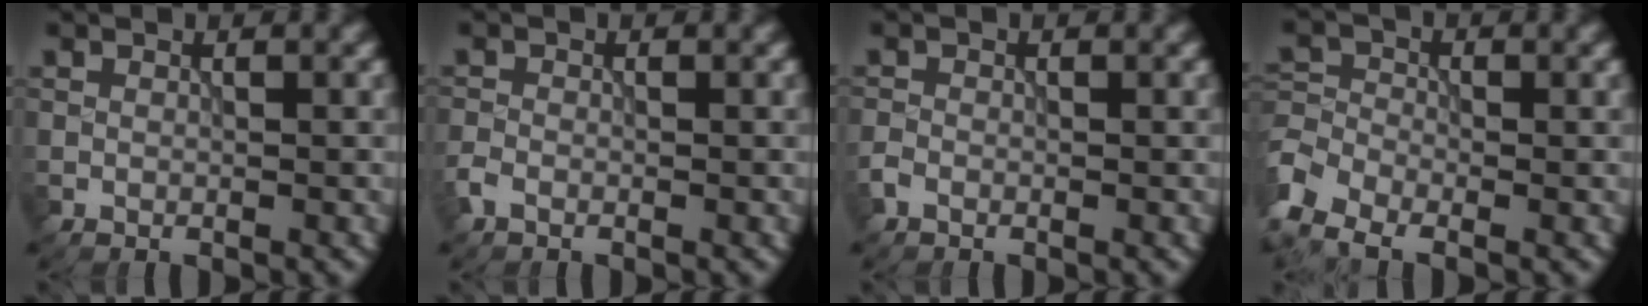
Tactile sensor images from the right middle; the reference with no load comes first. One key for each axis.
{"total": 1.1, "fx": -0.8, "fy": 0.6, "fz": 0.5, "tx": -0.013, "ty": 0.000, "tz": -0.023}
{"total": 0.9, "fx": -0.6, "fy": 0.4, "fz": 0.3, "tx": -0.007, "ty": 0.000, "tz": -0.017}
{"total": 4.9, "fx": -3.2, "fy": 2.8, "fz": 2.5, "tx": -0.046, "ty": -0.012, "tz": -0.056}